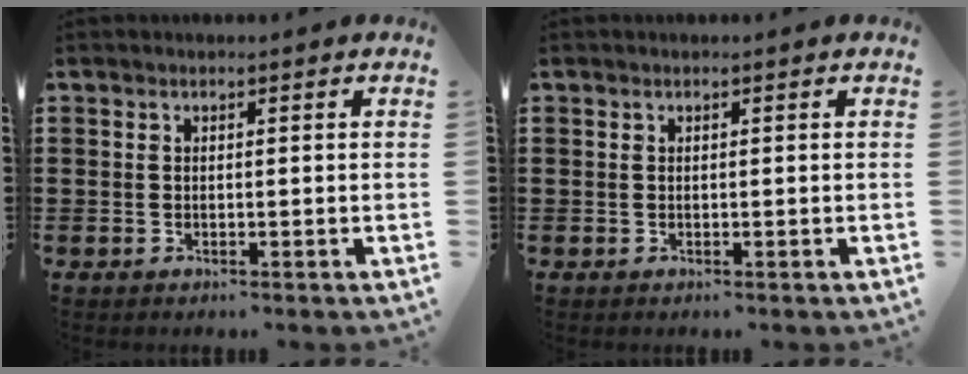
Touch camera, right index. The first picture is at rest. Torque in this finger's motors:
{"motor_torque": [-0.36, 0.61, -0.01, -0.01]}